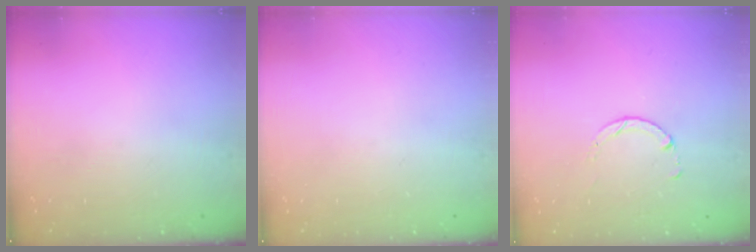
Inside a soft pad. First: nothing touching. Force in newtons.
{"total": 0.0}
{"total": 1.4, "press": 1.4, "slide": 0.2}